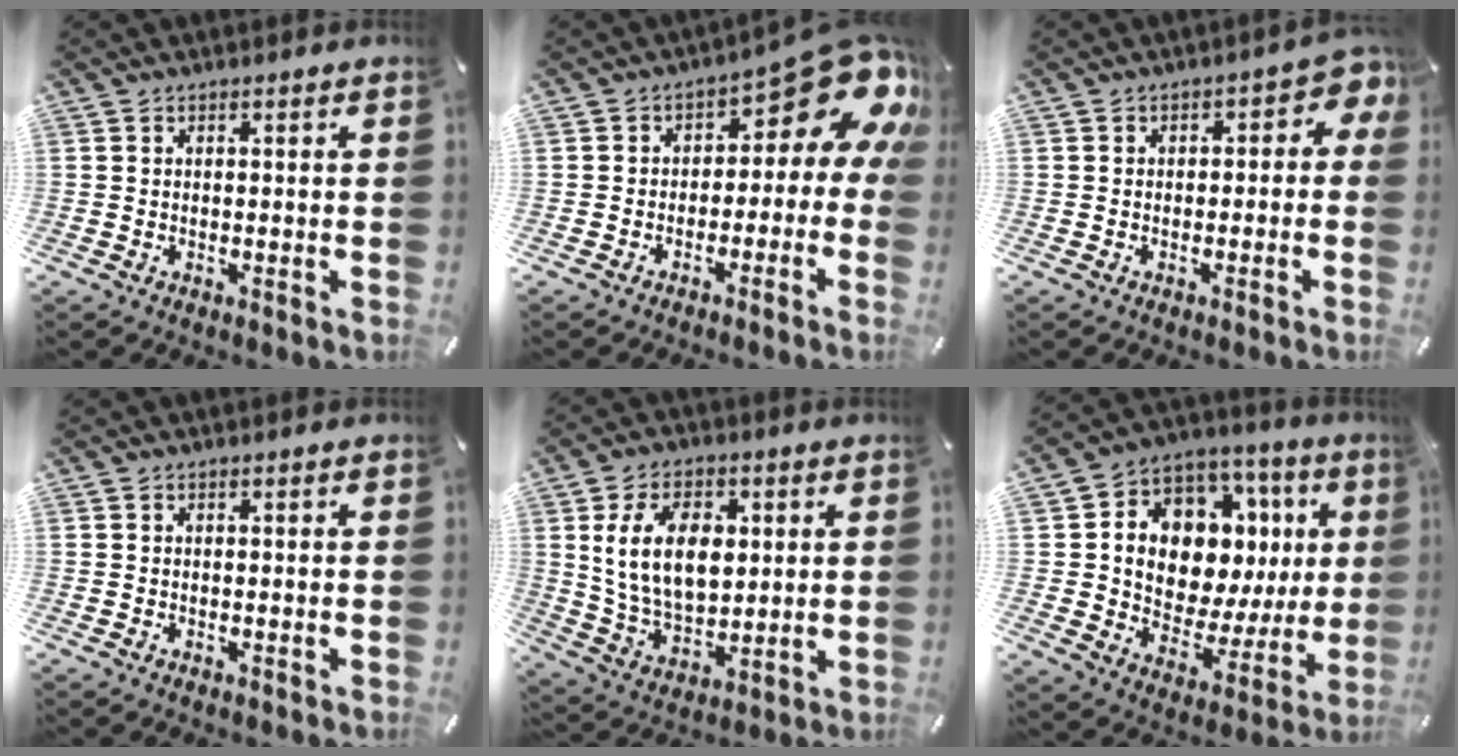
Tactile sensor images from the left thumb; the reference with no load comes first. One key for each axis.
{"total": 12.4, "fx": 5.1, "fy": 6.4, "fz": 9.2, "tx": -0.113, "ty": -0.043, "tz": 0.081}
{"total": 3.7, "fx": -0.7, "fy": 2.5, "fz": 2.6, "tx": -0.036, "ty": 0.010, "tz": -0.019}
{"total": 0.0}
{"total": 14.3, "fx": 3.0, "fy": 9.5, "fz": 10.3, "tx": -0.211, "ty": 0.003, "tz": 0.051}
{"total": 13.2, "fx": 4.3, "fy": 9.9, "fz": 7.6, "tx": -0.114, "ty": -0.052, "tz": 0.078}